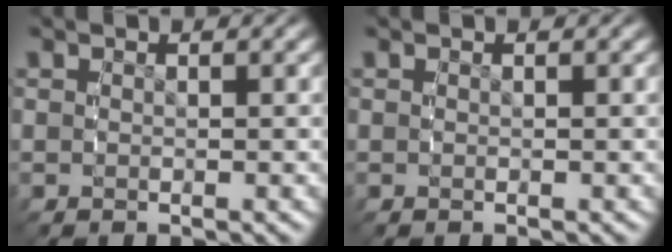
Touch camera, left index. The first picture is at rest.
{"total": 0.0}